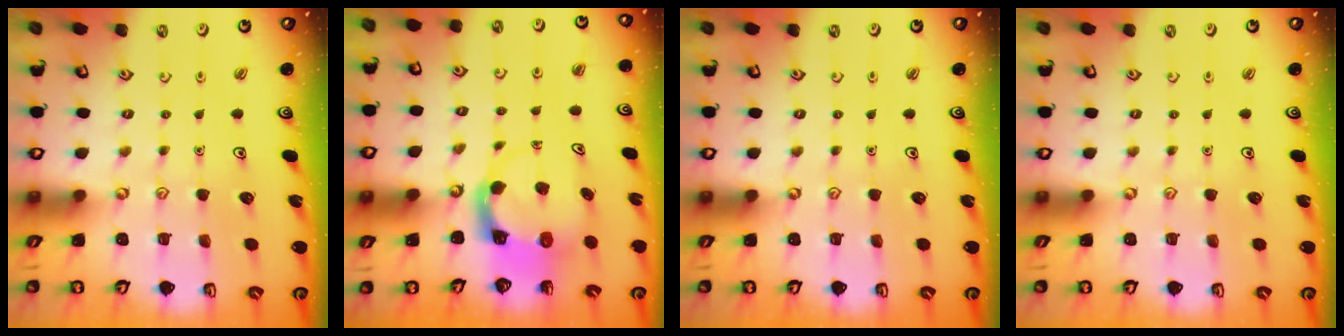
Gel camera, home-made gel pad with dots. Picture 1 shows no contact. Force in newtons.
{"total": 3.9, "press": 3.8, "slide": 0.5}
{"total": 0.0}
{"total": 0.0}